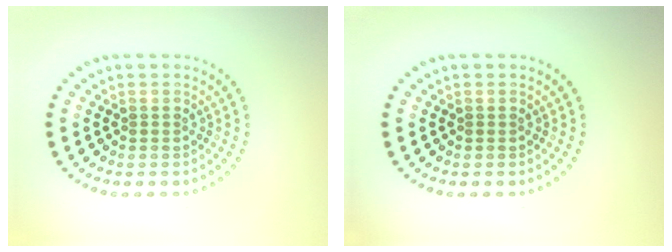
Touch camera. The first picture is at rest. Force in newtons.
{"total": 0.0}